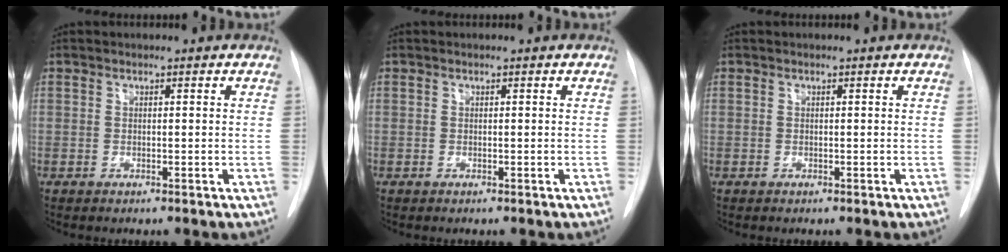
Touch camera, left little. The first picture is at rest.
{"total": 0.0}
{"total": 0.0}